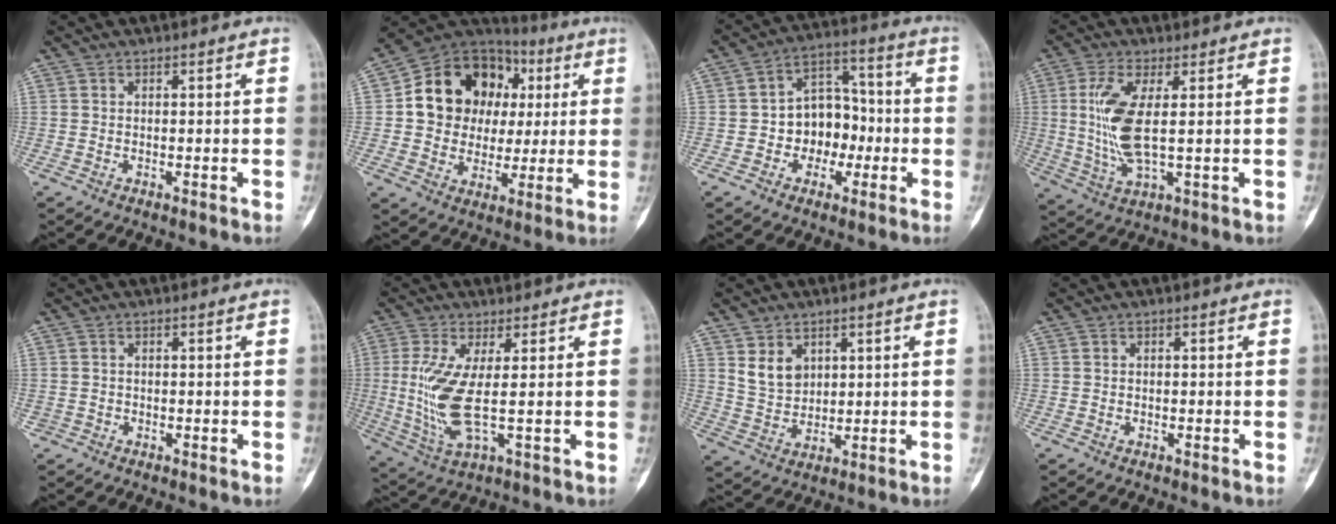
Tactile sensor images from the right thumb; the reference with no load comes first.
{"total": 18.7, "force": [3.3, 15.5, 10.1], "torque": [-0.118, 0.032, 0.061]}
{"total": 10.7, "force": [-2.1, 8.3, 6.5], "torque": [-0.047, 0.045, -0.041]}
{"total": 10.0, "force": [1.3, 3.0, 9.5], "torque": [-0.222, -0.013, 0.029]}
{"total": 0.7, "force": [-0.3, 0.6, -0.2], "torque": [0.009, 0.006, -0.007]}
{"total": 9.8, "force": [0.5, 2.3, 9.6], "torque": [-0.234, -0.018, 0.015]}
{"total": 6.0, "force": [2.8, 4.3, 3.1], "torque": [-0.038, -0.022, 0.064]}
{"total": 0.0}